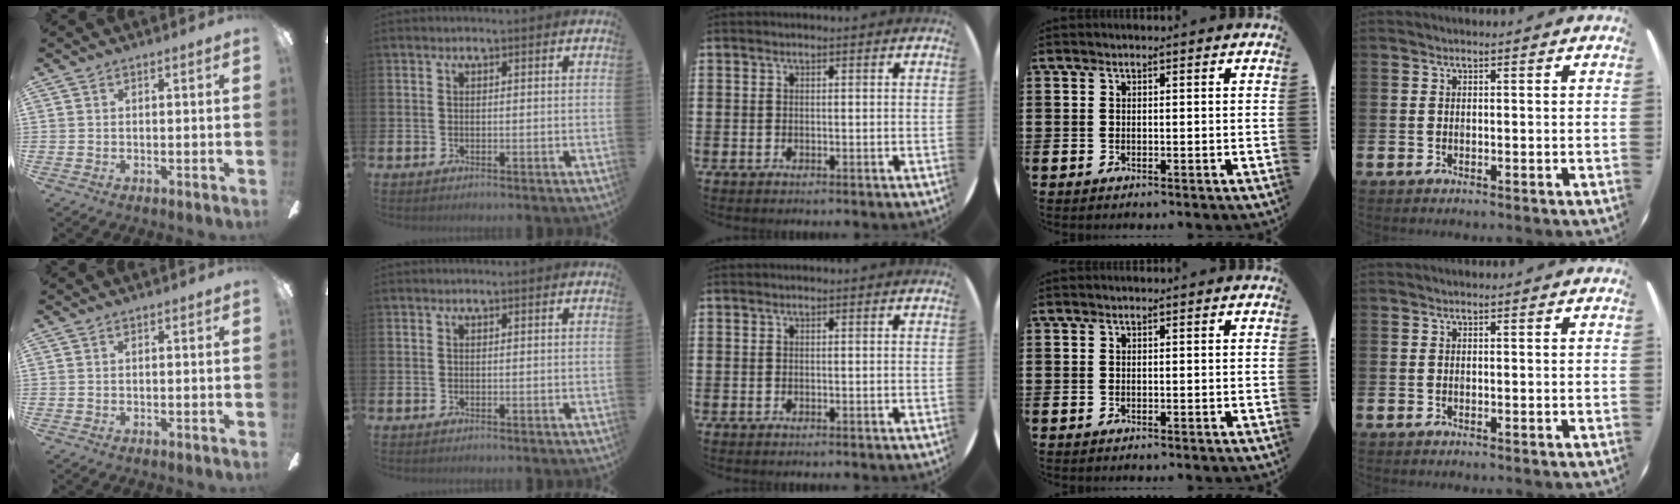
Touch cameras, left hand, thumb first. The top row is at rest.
{}